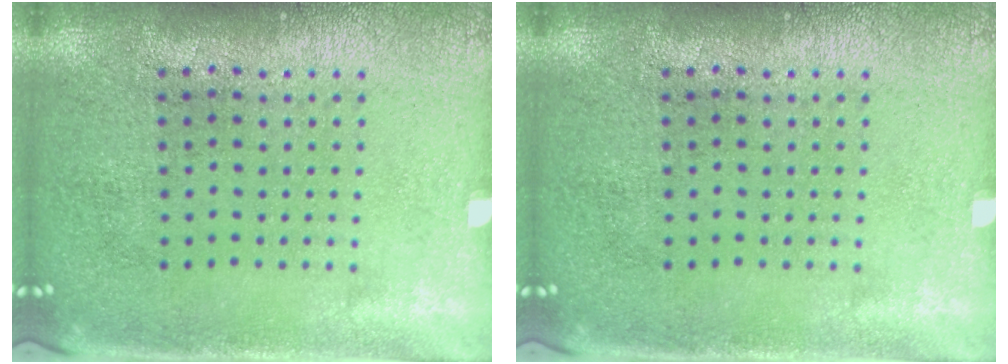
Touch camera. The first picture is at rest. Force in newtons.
{"total": 0.0}